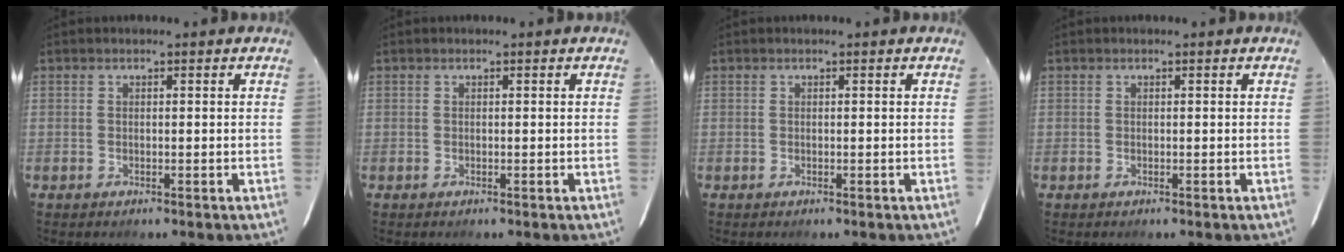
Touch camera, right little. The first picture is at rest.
{"total": 0.0}
{"total": 0.0}
{"total": 0.0}